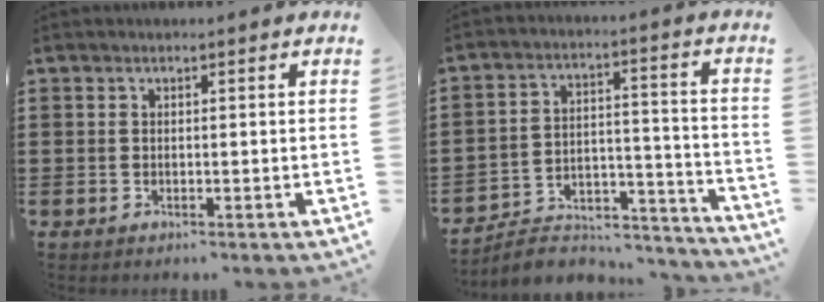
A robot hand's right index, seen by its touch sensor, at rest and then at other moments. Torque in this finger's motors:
{"motor_torque": [-1.60, 0.38, -0.01, -0.21]}